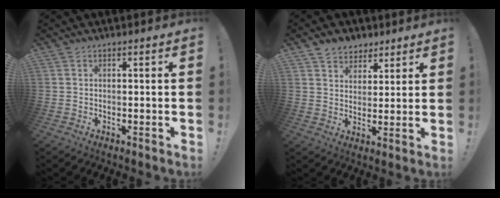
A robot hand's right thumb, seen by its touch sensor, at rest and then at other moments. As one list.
[{"total": 6.5, "force": [4.4, 4.7, 0.7], "torque": [-0.012, -0.028, 0.088]}]